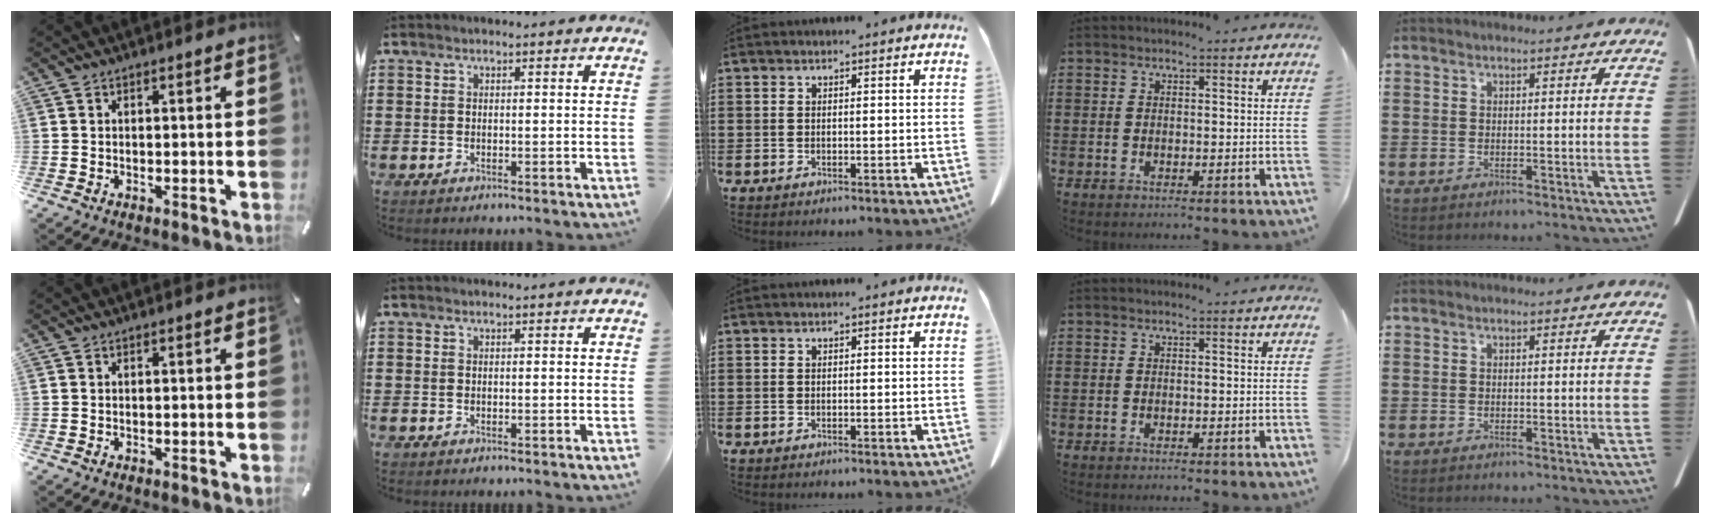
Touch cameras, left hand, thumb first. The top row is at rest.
{}